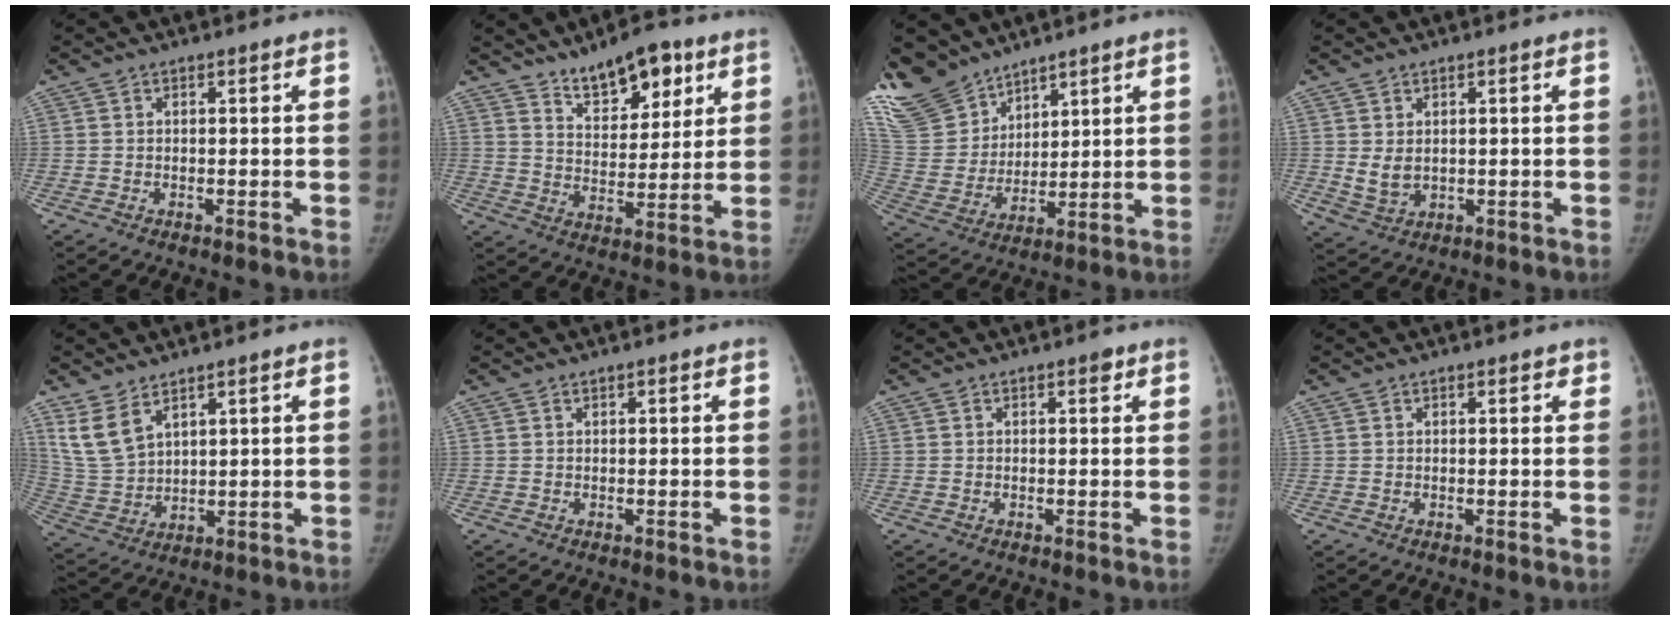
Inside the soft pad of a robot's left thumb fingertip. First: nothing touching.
{"total": 11.5, "force": [7.6, 5.2, 6.8], "torque": [-0.075, -0.045, 0.128]}
{"total": 16.6, "force": [13.5, 8.5, 4.6], "torque": [-0.085, -0.048, 0.282]}
{"total": 3.5, "force": [0.6, 2.7, 2.2], "torque": [-0.034, -0.012, 0.024]}
{"total": 7.6, "force": [5.1, 3.8, 4.1], "torque": [-0.077, -0.023, 0.122]}
{"total": 0.0}
{"total": 1.1, "force": [0.6, 0.5, 0.7], "torque": [-0.005, -0.001, 0.006]}
{"total": 0.8, "force": [0.7, 0.4, 0.2], "torque": [0.006, -0.004, 0.005]}